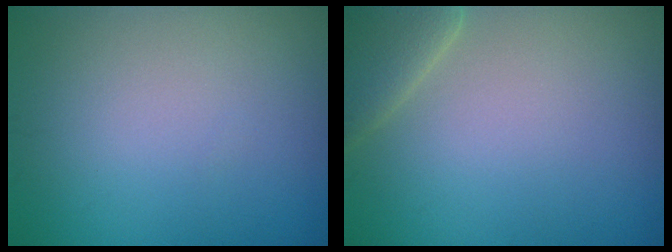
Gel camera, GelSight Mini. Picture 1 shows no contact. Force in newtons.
{"total": 3.8, "press": 3.8, "slide": 0.4}